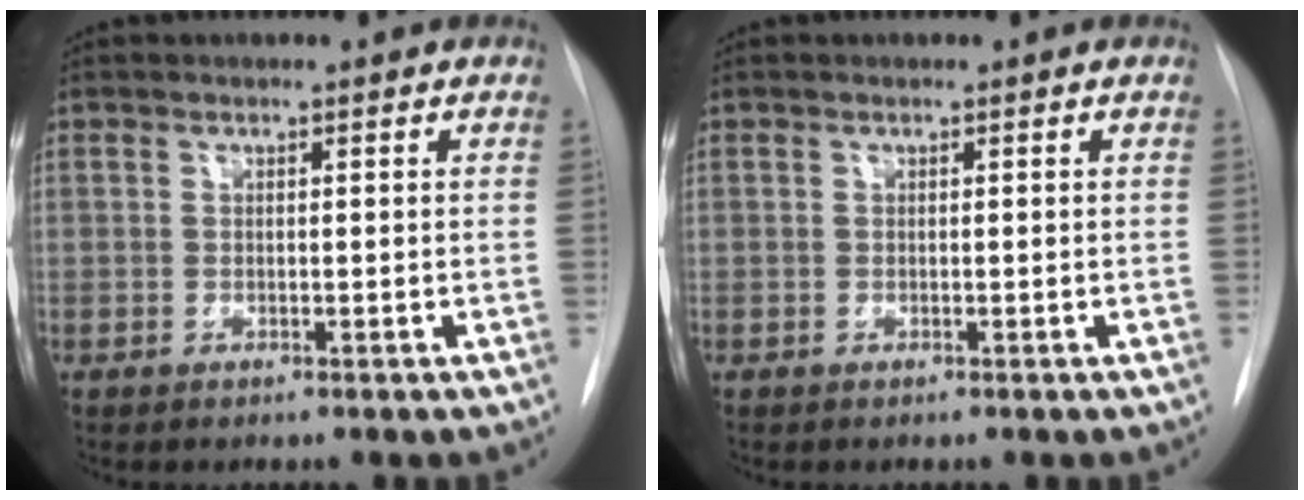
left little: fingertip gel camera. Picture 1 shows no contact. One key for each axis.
{"total": 0.0}